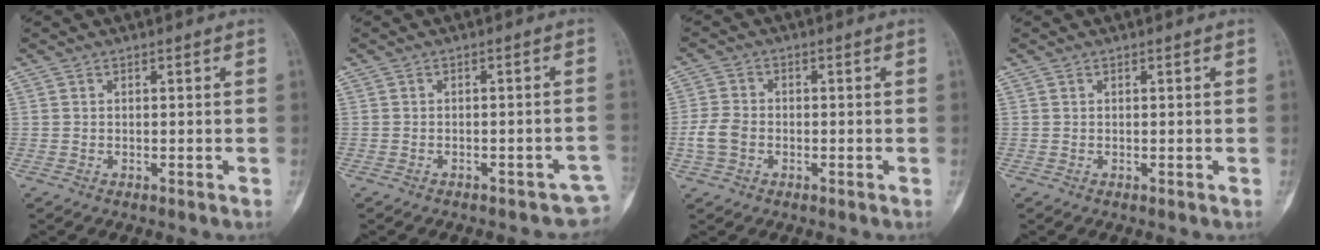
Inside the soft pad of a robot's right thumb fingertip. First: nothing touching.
{"total": 5.0, "force": [-3.3, 2.7, 2.7], "torque": [-0.017, 0.033, -0.038]}
{"total": 4.9, "force": [-1.4, 3.6, 3.0], "torque": [-0.065, 0.011, -0.031]}
{"total": 0.0}